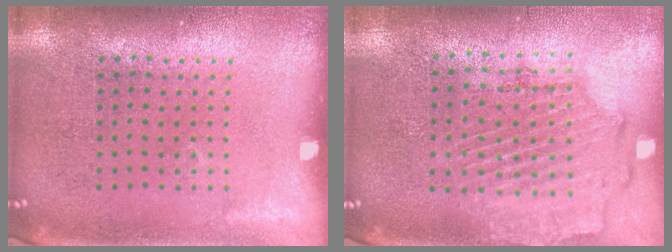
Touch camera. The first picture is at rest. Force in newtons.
{"total": 1.8, "press": 1.6, "slide": 0.9}